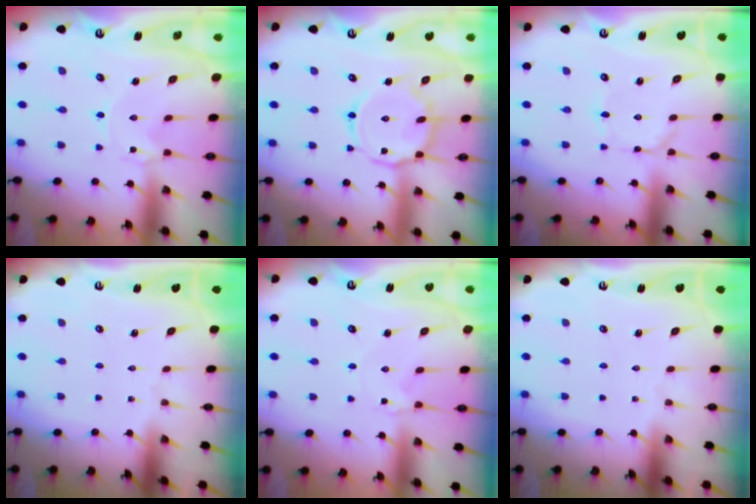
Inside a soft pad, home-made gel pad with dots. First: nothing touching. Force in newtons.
{"total": 11.7, "press": 11.7, "slide": 0.7}
{"total": 0.9, "press": 0.9, "slide": 0.0}
{"total": 0.0}
{"total": 0.8, "press": 0.7, "slide": 0.3}
{"total": 0.0}